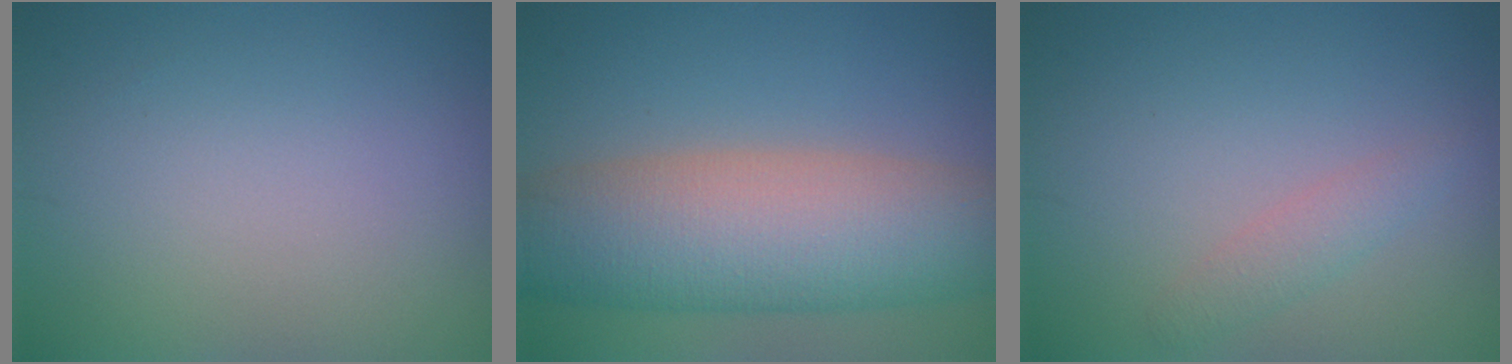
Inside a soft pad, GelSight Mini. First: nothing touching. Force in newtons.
{"total": 10.7, "press": 10.7, "slide": 0.6}
{"total": 1.6, "press": 1.6, "slide": 0.1}